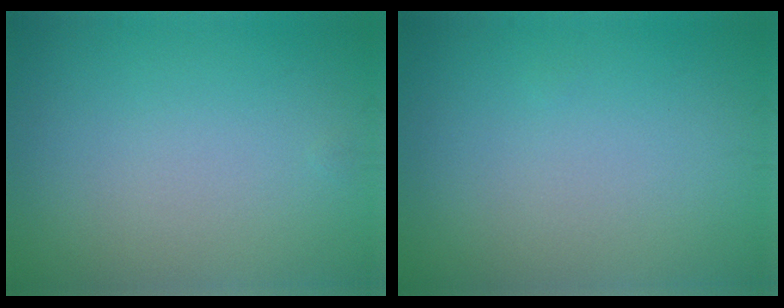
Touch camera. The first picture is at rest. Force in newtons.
{"total": 0.0}